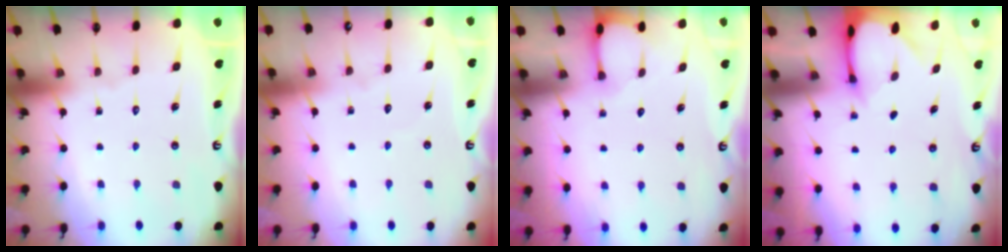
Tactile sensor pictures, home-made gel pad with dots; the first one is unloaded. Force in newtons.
{"total": 3.0, "press": 3.0, "slide": 0.1}
{"total": 2.7, "press": 2.7, "slide": 0.4}
{"total": 2.7, "press": 2.7, "slide": 0.2}